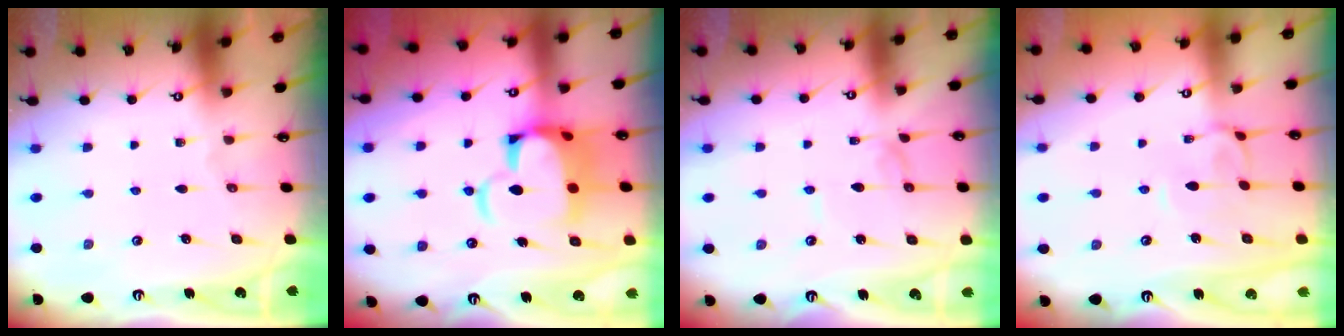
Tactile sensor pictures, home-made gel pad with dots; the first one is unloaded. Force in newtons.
{"total": 9.0, "press": 8.7, "slide": 2.3}
{"total": 1.6, "press": 1.6, "slide": 0.0}
{"total": 3.2, "press": 3.2, "slide": 0.6}